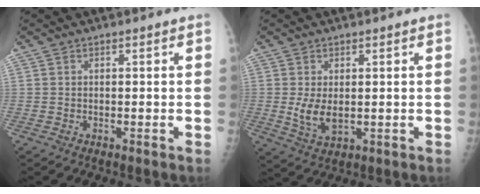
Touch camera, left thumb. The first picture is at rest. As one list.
[{"total": 5.4, "force": [0.0, 3.2, 4.4], "torque": [-0.074, -0.012, 0.009]}]